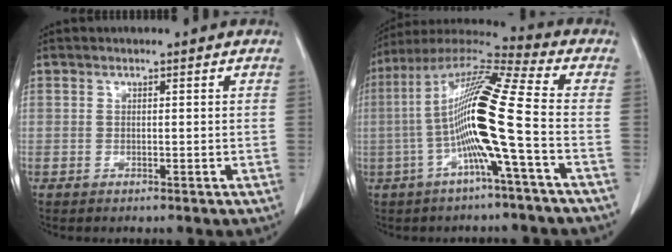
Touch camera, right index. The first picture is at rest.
{"total": 15.4, "force": [-2.8, -0.9, 15.1], "torque": [-0.287, 0.015, -0.067]}